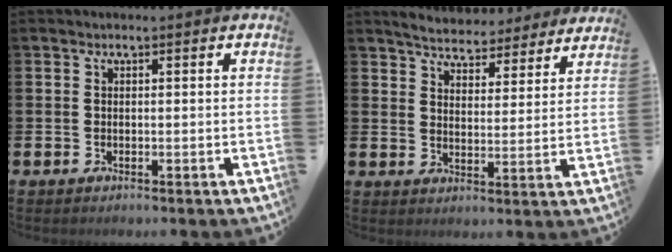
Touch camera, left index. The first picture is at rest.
{"total": 5.1, "force": [5.0, 0.8, 0.3], "torque": [-0.023, -0.038, 0.086]}